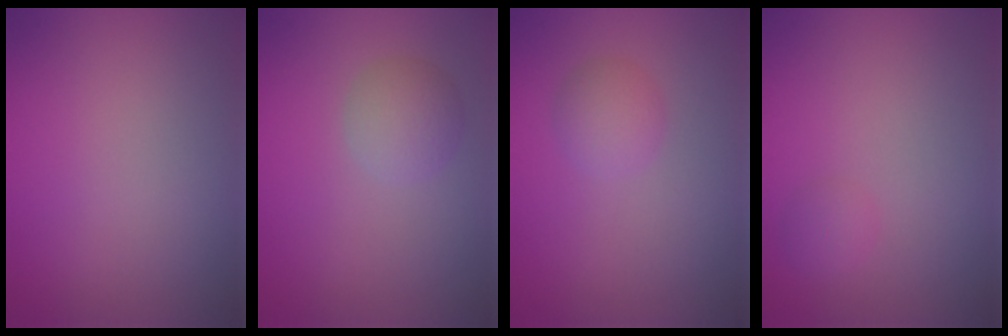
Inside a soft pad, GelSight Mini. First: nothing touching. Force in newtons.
{"total": 2.4, "press": 2.4, "slide": 0.1}
{"total": 1.9, "press": 1.9, "slide": 0.0}
{"total": 0.8, "press": 0.8, "slide": 0.0}